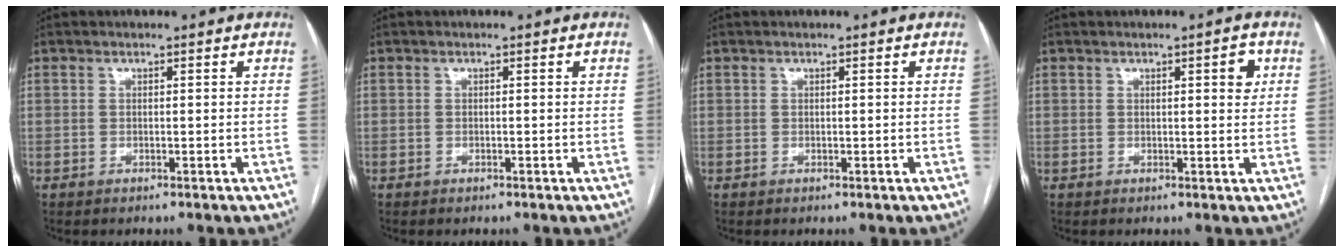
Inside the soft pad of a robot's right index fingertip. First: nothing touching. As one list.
[{"total": 0.0}, {"total": 0.0}, {"total": 2.3, "force": [0.9, 0.5, 2.1], "torque": [-0.025, 0.000, 0.010]}]